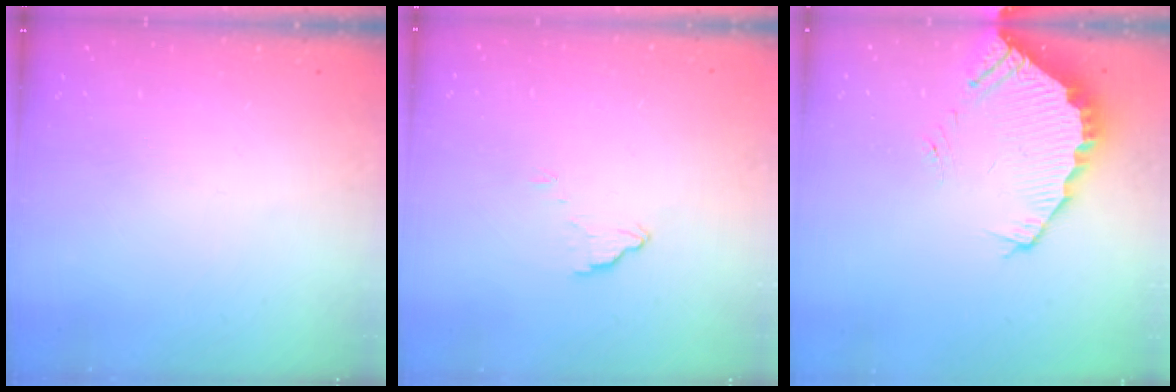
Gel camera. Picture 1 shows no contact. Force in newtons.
{"total": 2.9, "press": 2.9, "slide": 0.4}
{"total": 3.7, "press": 3.7, "slide": 0.2}